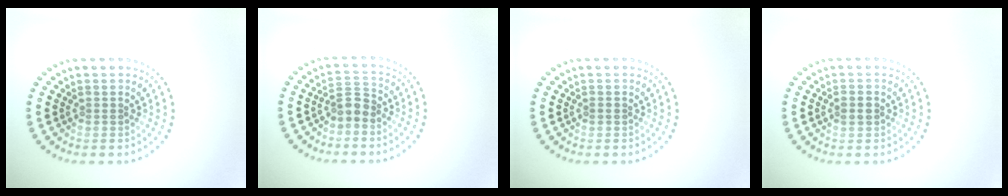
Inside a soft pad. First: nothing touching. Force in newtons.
{"total": 2.2, "press": 1.8, "slide": 1.2}
{"total": 0.5, "press": 0.5, "slide": 0.1}
{"total": 1.2, "press": 1.2, "slide": 0.2}